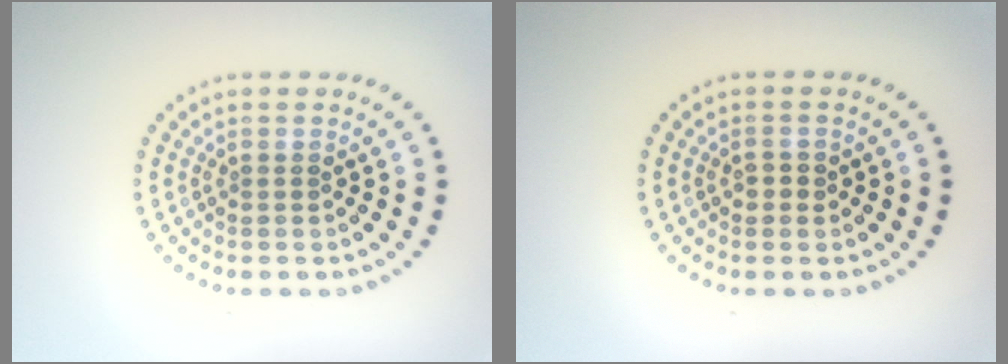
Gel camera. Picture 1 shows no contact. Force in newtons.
{"total": 0.9, "press": 0.9, "slide": 0.1}